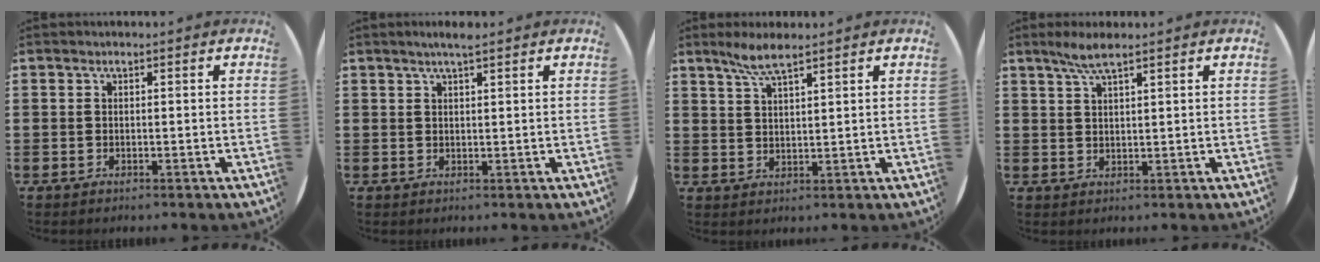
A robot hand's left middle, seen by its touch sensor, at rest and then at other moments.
{"total": 2.2, "force": [1.8, 0.0, 1.2], "torque": [-0.023, 0.004, 0.032]}
{"total": 4.0, "force": [3.3, 0.4, 2.3], "torque": [-0.052, 0.003, 0.058]}
{"total": 3.4, "force": [2.6, 0.3, 2.2], "torque": [-0.046, 0.005, 0.045]}